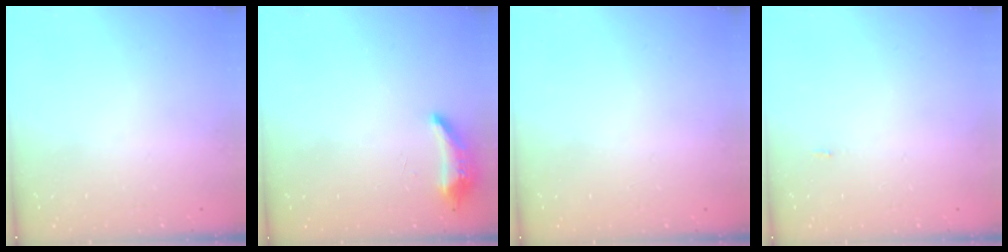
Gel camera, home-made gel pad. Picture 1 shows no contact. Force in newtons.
{"total": 8.5, "press": 8.4, "slide": 1.6}
{"total": 0.0}
{"total": 12.5, "press": 4.6, "slide": 11.7}